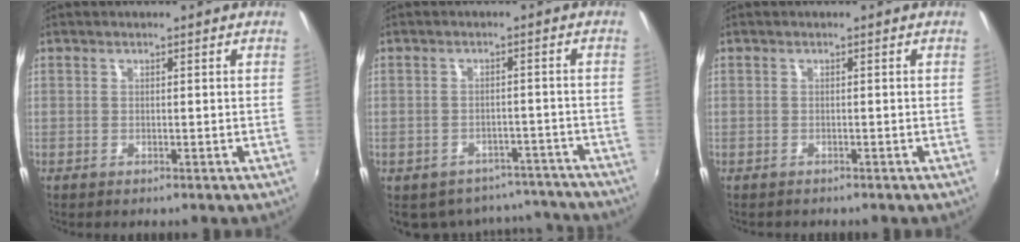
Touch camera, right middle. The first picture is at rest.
{"total": 13.1, "force": [-11.0, 6.3, 3.4], "torque": [-0.074, 0.017, -0.122]}
{"total": 0.7, "force": [-0.7, 0.2, 0.0], "torque": [-0.006, 0.001, -0.010]}